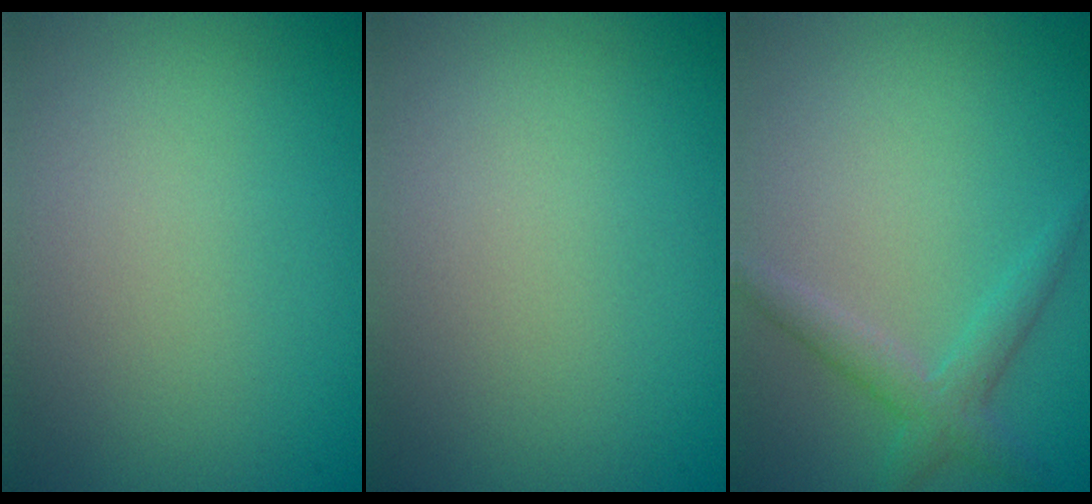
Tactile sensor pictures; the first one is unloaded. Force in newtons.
{"total": 0.0}
{"total": 2.4, "press": 2.4, "slide": 0.2}